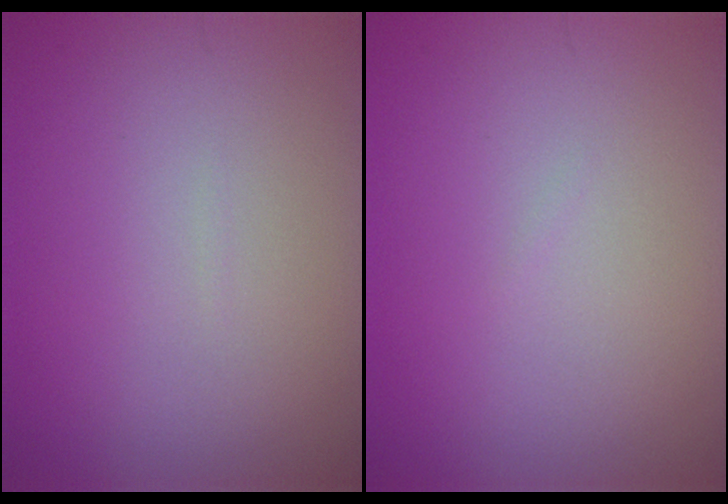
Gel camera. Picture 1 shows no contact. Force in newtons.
{"total": 0.0}